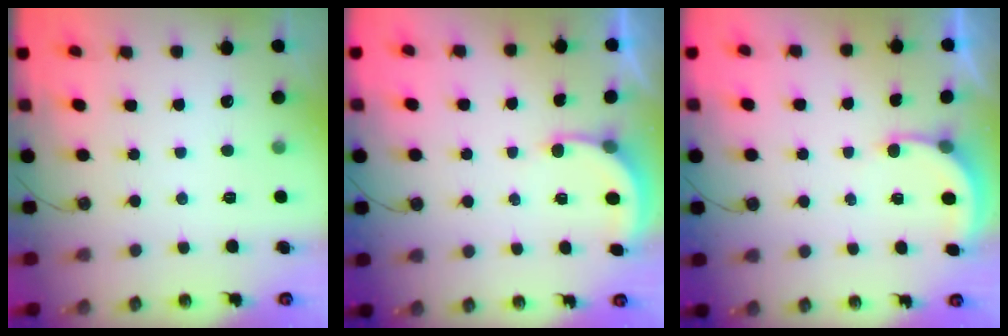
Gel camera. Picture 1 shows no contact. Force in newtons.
{"total": 2.9, "press": 2.9, "slide": 0.2}
{"total": 2.9, "press": 2.9, "slide": 0.2}